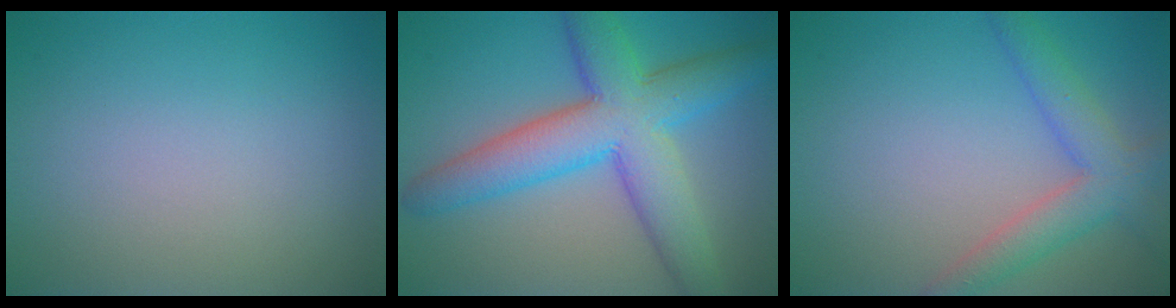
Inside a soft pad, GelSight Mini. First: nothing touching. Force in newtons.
{"total": 9.0, "press": 9.0, "slide": 0.1}
{"total": 4.1, "press": 4.1, "slide": 0.3}